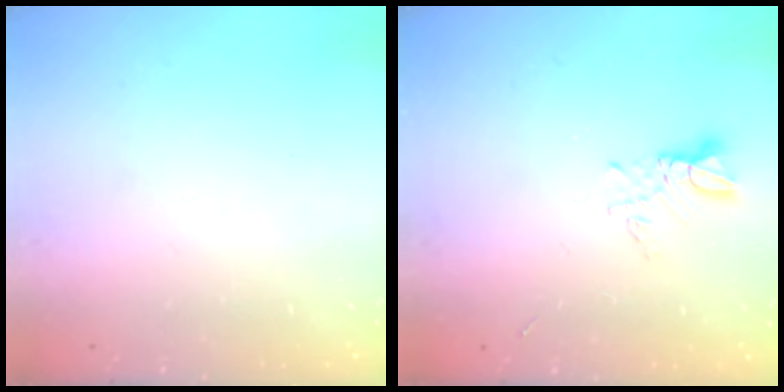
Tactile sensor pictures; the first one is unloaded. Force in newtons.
{"total": 2.7, "press": 2.7, "slide": 0.3}